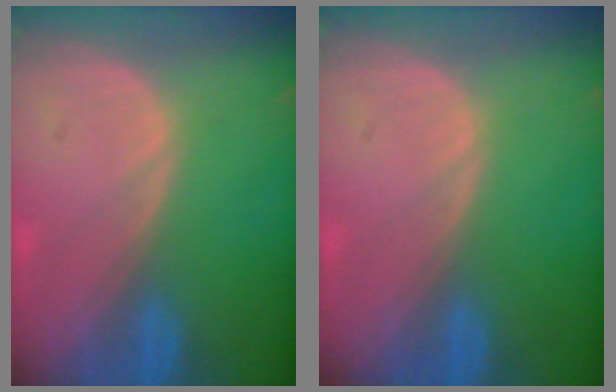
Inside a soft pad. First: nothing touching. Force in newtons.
{"total": 0.0}